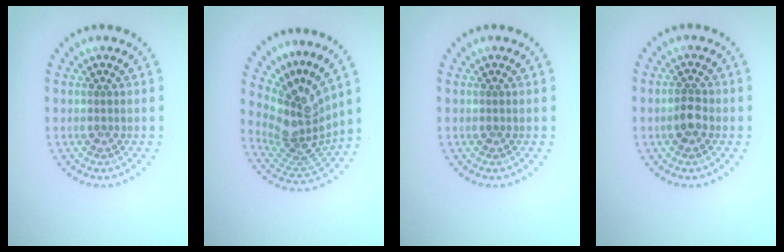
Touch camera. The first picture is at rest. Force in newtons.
{"total": 4.7, "press": 3.1, "slide": 3.6}
{"total": 0.0}
{"total": 1.6, "press": 1.6, "slide": 0.4}